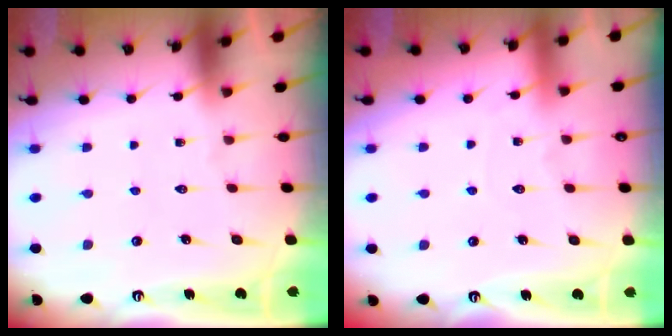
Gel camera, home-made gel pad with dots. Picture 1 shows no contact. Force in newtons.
{"total": 2.7, "press": 2.7, "slide": 0.1}